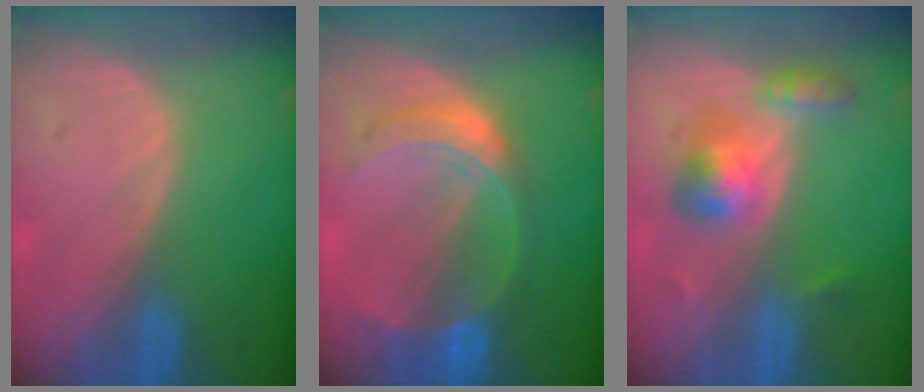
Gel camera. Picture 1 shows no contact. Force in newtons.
{"total": 7.6, "press": 6.7, "slide": 3.5}
{"total": 5.4, "press": 5.3, "slide": 1.4}